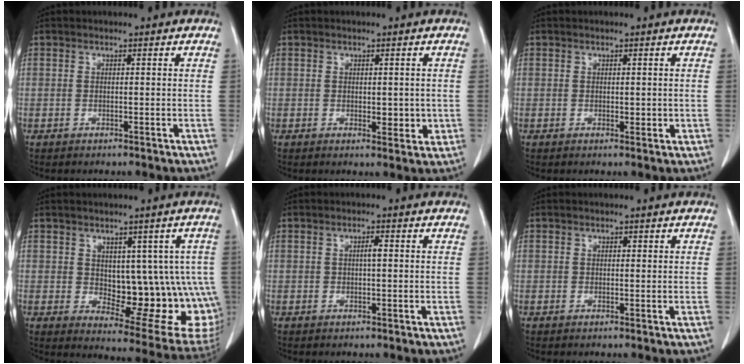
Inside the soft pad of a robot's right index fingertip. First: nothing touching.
{"total": 3.2, "force": [-0.1, 1.7, 2.7], "torque": [-0.029, -0.005, 0.003]}
{"total": 1.5, "force": [0.0, 0.8, 1.3], "torque": [-0.015, -0.004, 0.003]}
{"total": 15.3, "force": [-0.1, 7.8, 13.1], "torque": [-0.124, 0.006, 0.021]}
{"total": 1.2, "force": [0.1, 0.1, 1.2], "torque": [-0.021, 0.003, 0.001]}
{"total": 0.0}